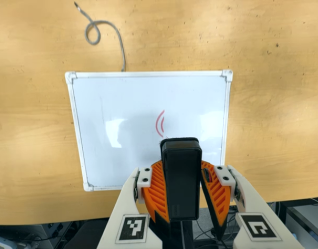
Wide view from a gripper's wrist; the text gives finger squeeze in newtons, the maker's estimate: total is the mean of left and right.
{"total": 8.1, "left": 8.7, "right": 7.4}